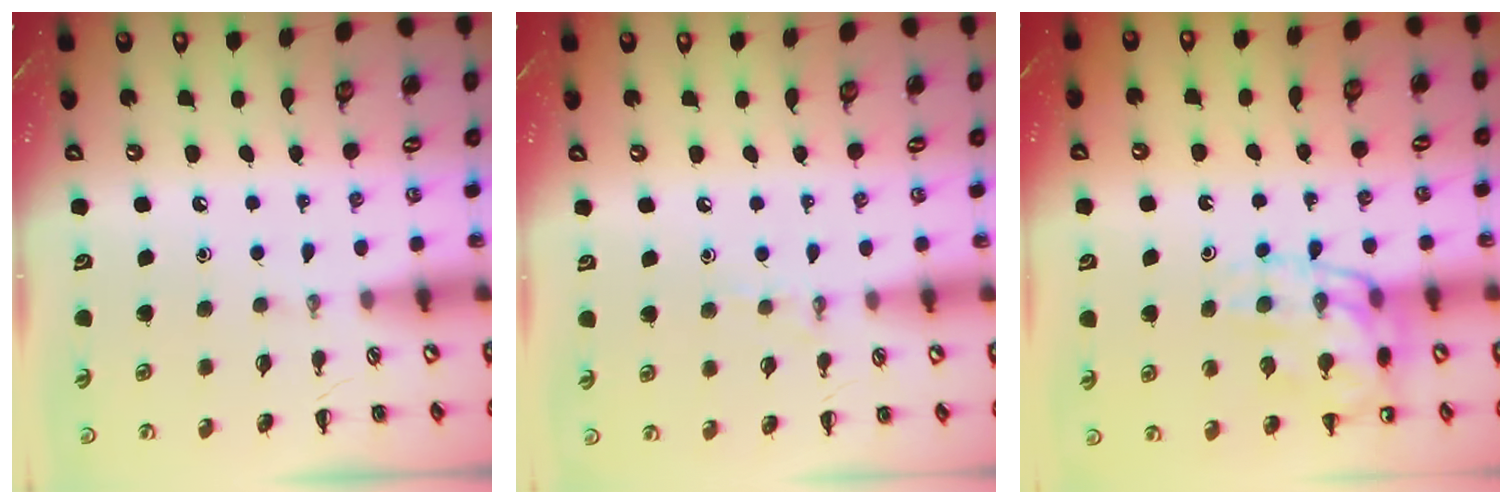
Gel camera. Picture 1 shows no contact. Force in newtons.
{"total": 4.9, "press": 4.7, "slide": 1.2}
{"total": 14.0, "press": 13.8, "slide": 2.4}